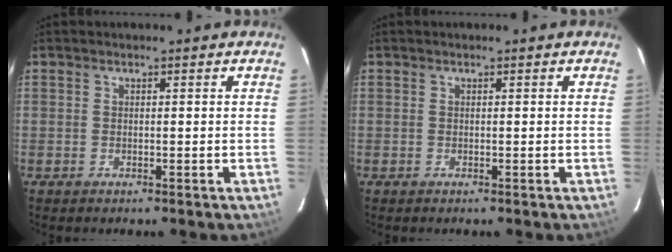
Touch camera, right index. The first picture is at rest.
{"total": 0.0}